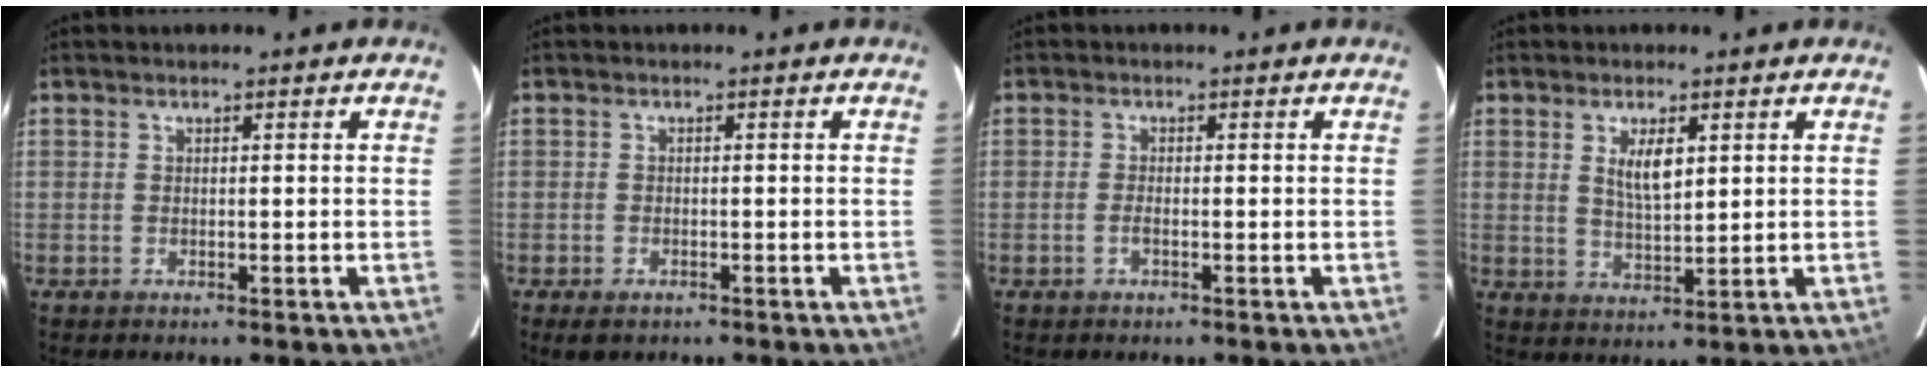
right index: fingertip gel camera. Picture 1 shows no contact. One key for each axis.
{"total": 2.9, "fx": -1.9, "fy": 1.6, "fz": 1.5, "tx": -0.033, "ty": -0.008, "tz": -0.031}
{"total": 1.2, "fx": -0.5, "fy": 0.3, "fz": 1.0, "tx": -0.022, "ty": 0.000, "tz": -0.010}
{"total": 5.2, "fx": 1.9, "fy": 2.0, "fz": 4.4, "tx": -0.078, "ty": -0.003, "tz": 0.038}